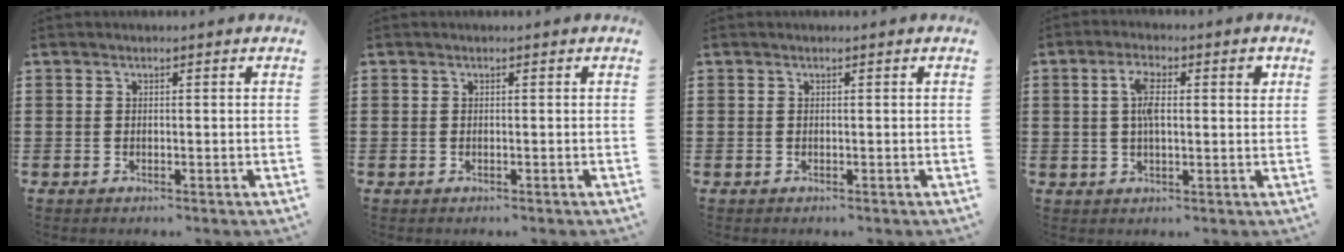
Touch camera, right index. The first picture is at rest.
{"total": 0.0}
{"total": 0.0}
{"total": 5.4, "force": [0.8, 2.0, 5.0], "torque": [-0.090, 0.006, 0.009]}